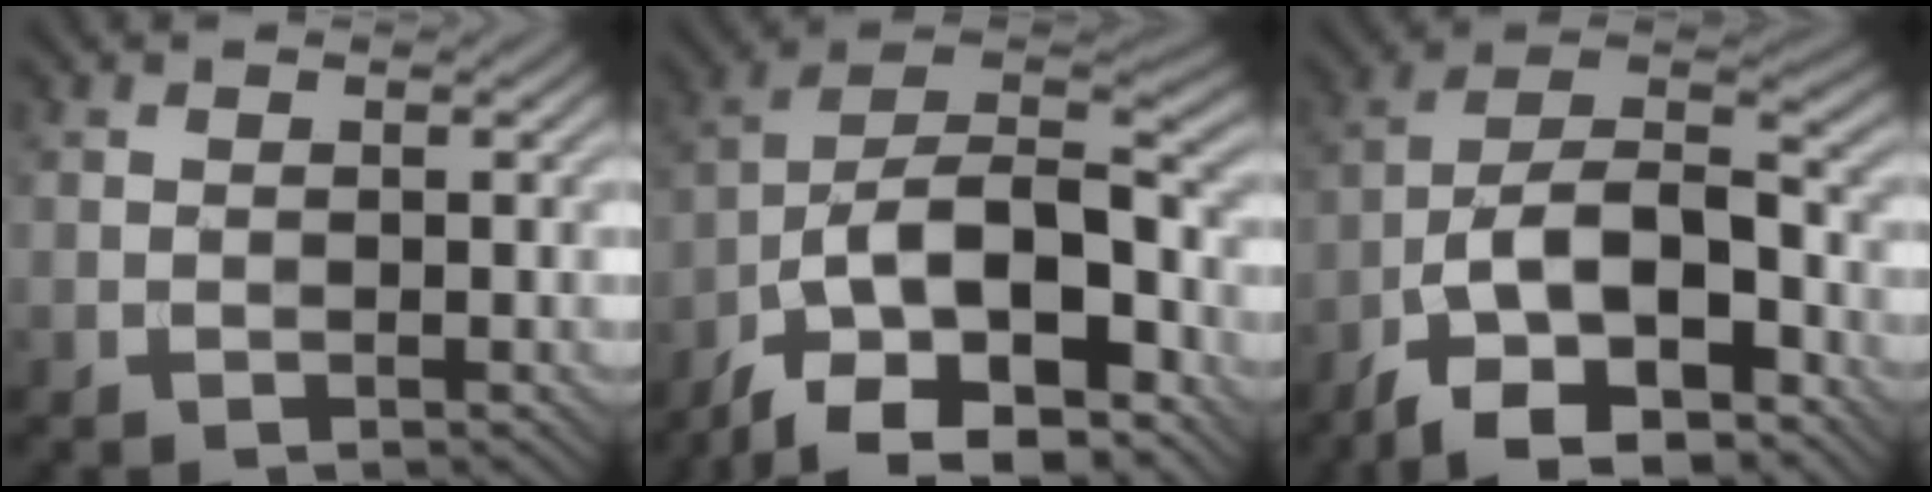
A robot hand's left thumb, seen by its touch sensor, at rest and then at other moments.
{"total": 16.1, "force": [-9.4, 7.3, 10.9], "torque": [-0.195, -0.016, -0.172]}
{"total": 14.2, "force": [-8.0, 5.9, 10.1], "torque": [-0.183, -0.007, -0.154]}